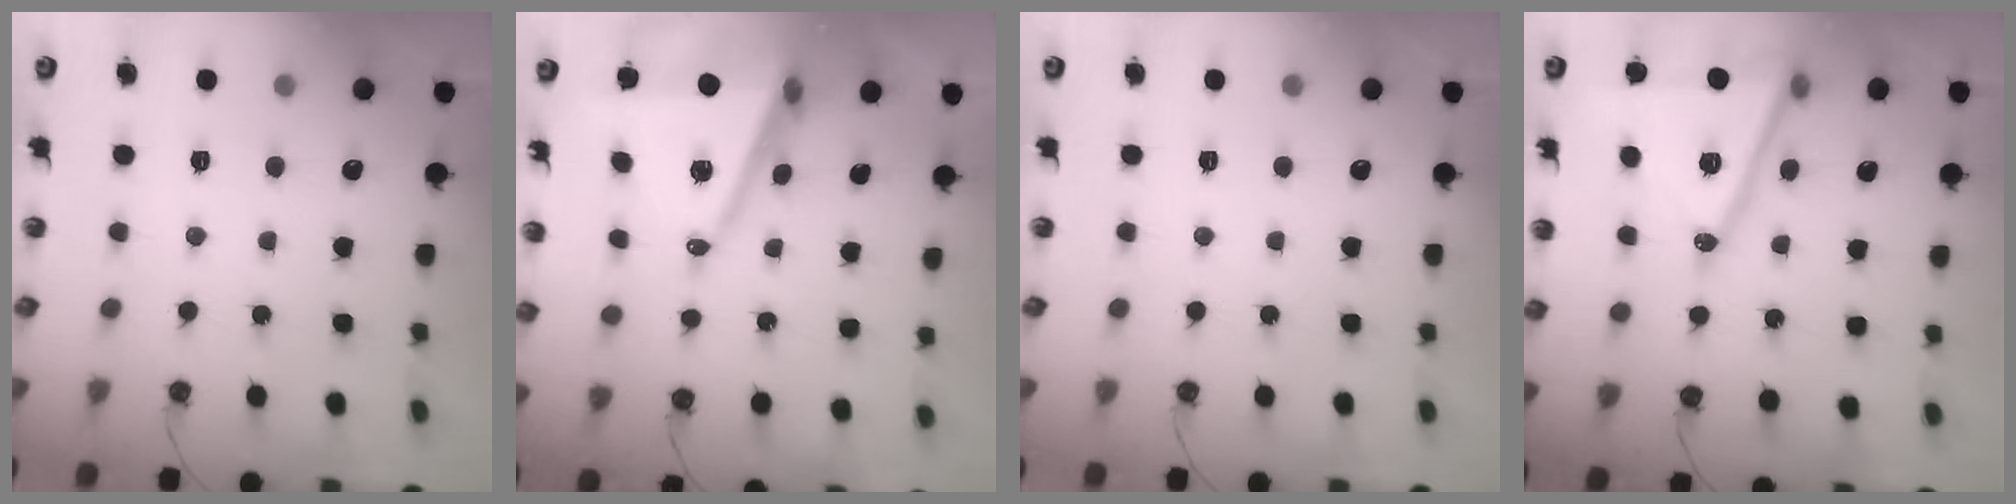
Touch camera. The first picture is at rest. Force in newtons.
{"total": 12.1, "press": 11.4, "slide": 4.1}
{"total": 0.0}
{"total": 16.5, "press": 16.0, "slide": 4.1}